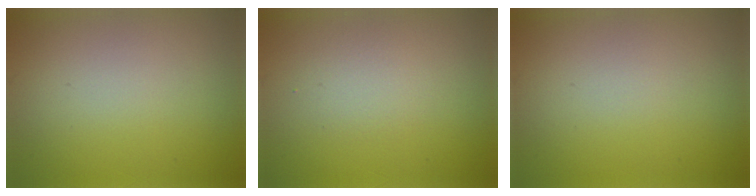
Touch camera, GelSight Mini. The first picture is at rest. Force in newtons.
{"total": 1.5, "press": 1.5, "slide": 0.1}
{"total": 0.0}